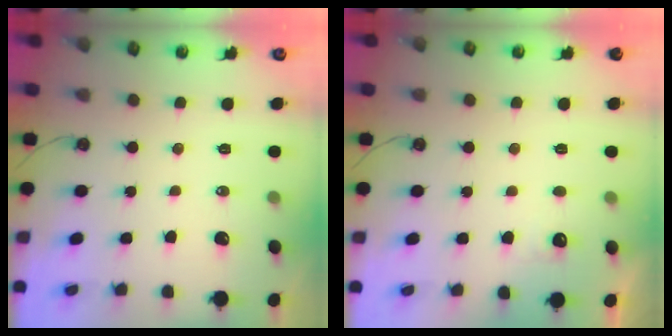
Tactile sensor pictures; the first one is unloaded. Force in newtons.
{"total": 2.6, "press": 2.4, "slide": 1.0}